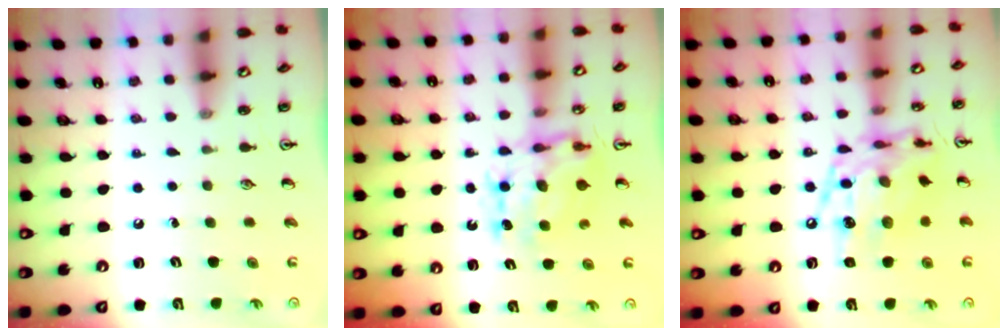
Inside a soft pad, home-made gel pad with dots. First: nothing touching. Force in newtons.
{"total": 8.6, "press": 8.6, "slide": 0.9}
{"total": 15.5, "press": 15.5, "slide": 1.3}